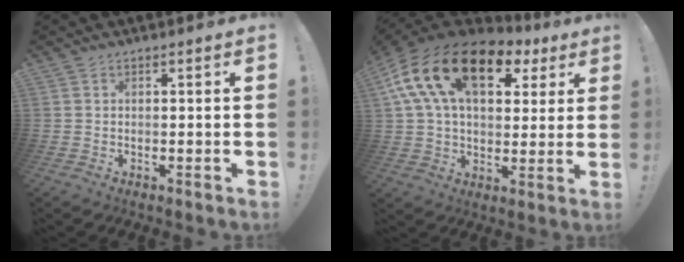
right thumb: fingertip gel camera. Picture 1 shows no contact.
{"total": 21.9, "force": [9.4, 12.2, 15.6], "torque": [-0.274, -0.030, 0.163]}